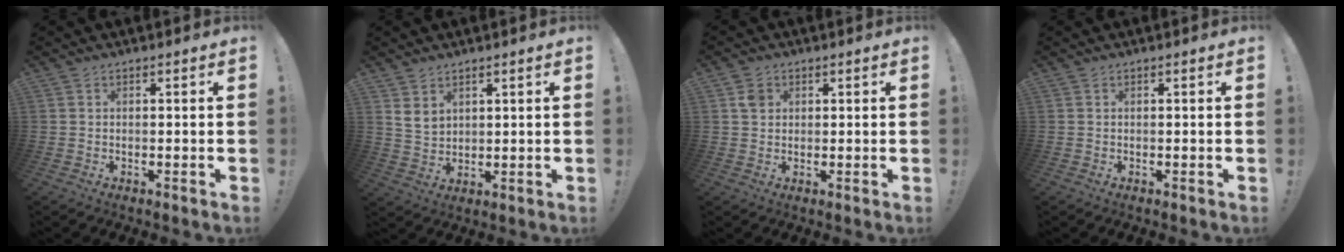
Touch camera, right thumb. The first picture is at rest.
{"total": 5.4, "force": [3.3, 3.5, 2.4], "torque": [-0.035, -0.016, 0.064]}
{"total": 3.0, "force": [1.2, 2.5, 1.1], "torque": [-0.005, -0.003, 0.020]}
{"total": 0.0}